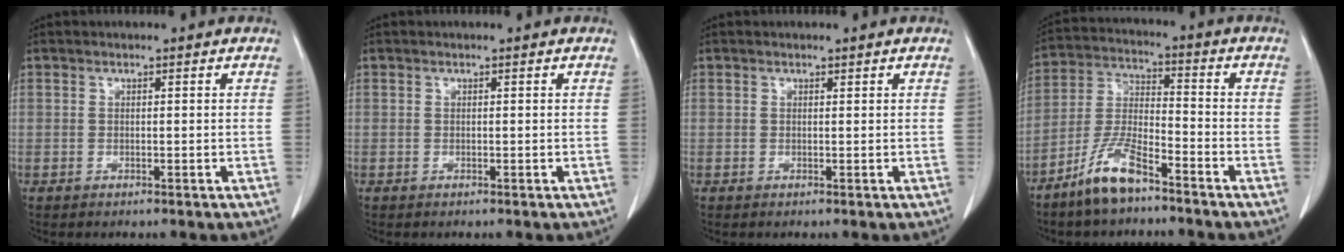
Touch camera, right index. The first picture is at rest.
{"total": 0.0}
{"total": 0.0}
{"total": 9.0, "force": [-6.5, 2.0, 5.9], "torque": [-0.135, -0.012, -0.130]}